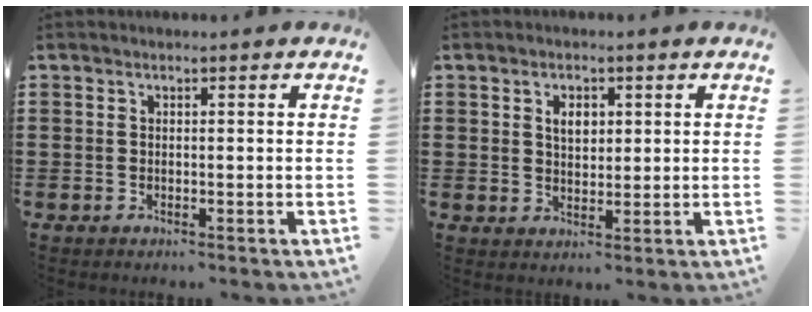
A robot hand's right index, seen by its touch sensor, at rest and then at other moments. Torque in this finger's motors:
{"motor_torque": [0.36, 0.36, 0.23, 0.03]}